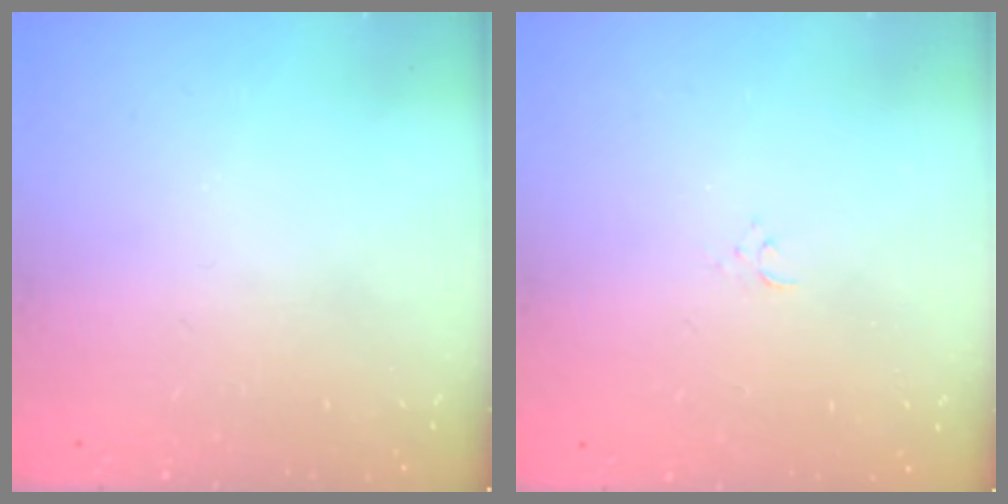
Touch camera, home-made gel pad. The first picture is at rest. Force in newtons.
{"total": 2.4, "press": 2.4, "slide": 0.3}